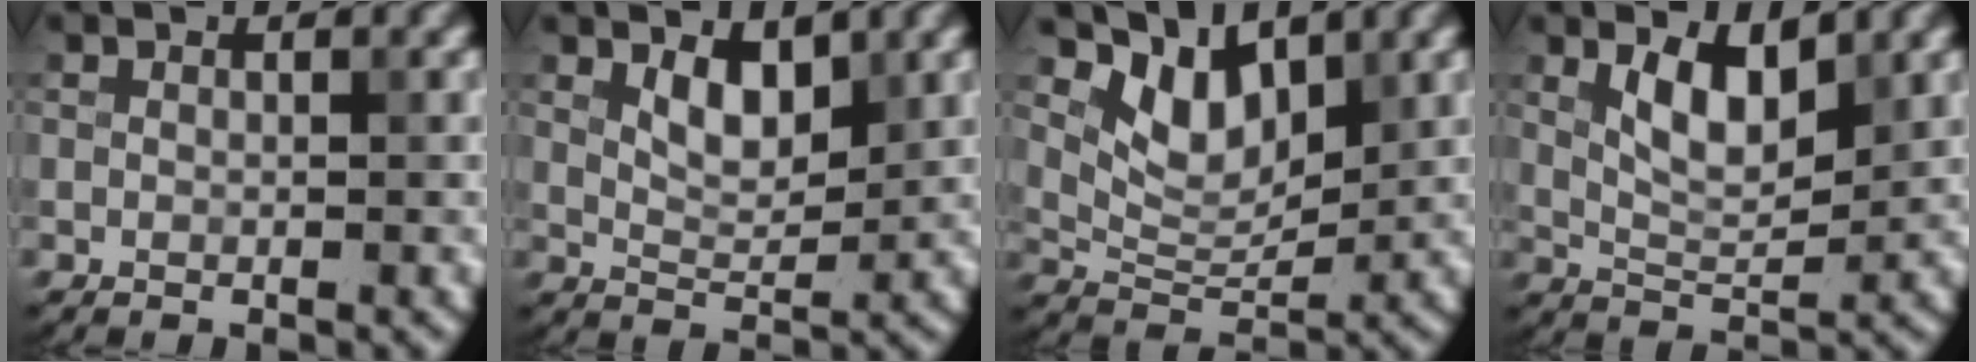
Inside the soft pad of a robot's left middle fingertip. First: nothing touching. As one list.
[{"total": 2.7, "force": [1.5, 1.2, 1.9], "torque": [-0.036, -0.007, 0.029]}, {"total": 4.8, "force": [3.3, 2.3, 2.6], "torque": [-0.057, -0.010, 0.059]}, {"total": 4.1, "force": [1.9, 1.6, 3.3], "torque": [-0.065, -0.003, 0.036]}]